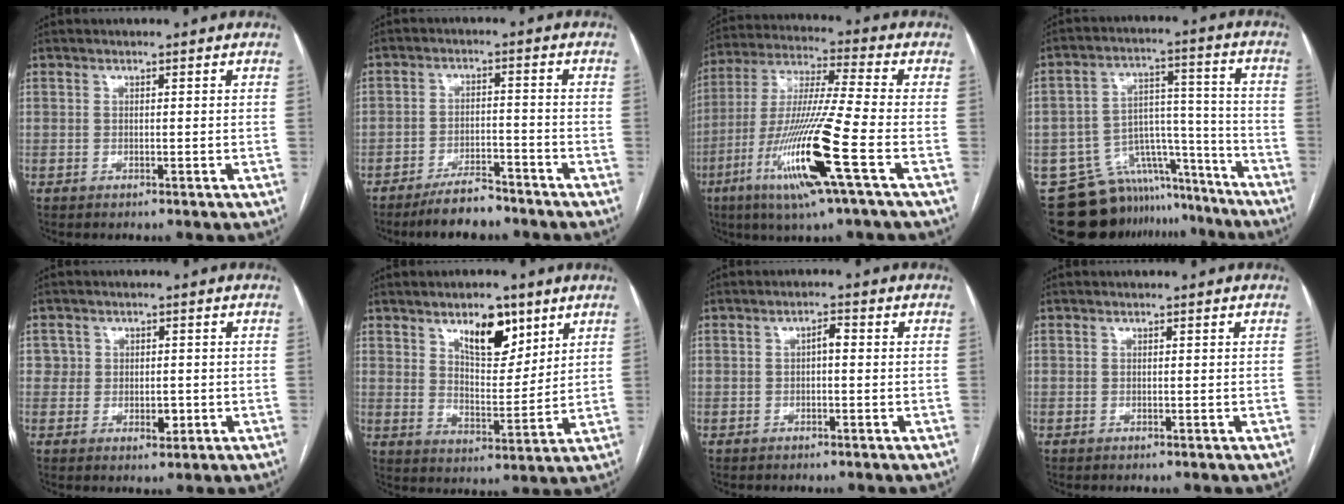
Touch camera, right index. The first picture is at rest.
{"total": 6.2, "force": [-5.3, 1.7, 2.6], "torque": [-0.047, -0.004, -0.090]}
{"total": 17.2, "force": [-6.7, -0.7, 15.9], "torque": [-0.332, -0.026, -0.129]}
{"total": 16.2, "force": [-14.1, 7.6, 2.3], "torque": [-0.028, 0.067, -0.201]}
{"total": 3.2, "force": [-0.2, 2.9, 1.4], "torque": [-0.007, 0.005, 0.001]}
{"total": 9.3, "force": [5.7, 3.8, 6.3], "torque": [-0.105, -0.003, 0.099]}
{"total": 1.8, "force": [0.1, 0.6, 1.7], "torque": [-0.029, 0.010, 0.003]}
{"total": 0.0}